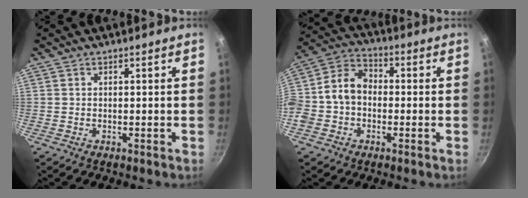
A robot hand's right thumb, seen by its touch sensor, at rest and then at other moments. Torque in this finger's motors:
{"motor_torque": [0.33, 0.35, 0.26, -0.09, 0.36]}